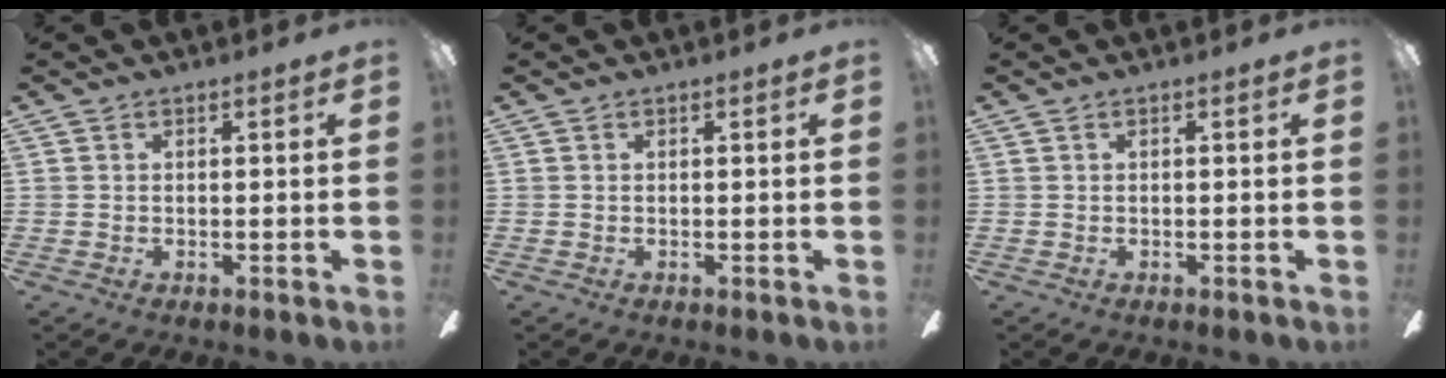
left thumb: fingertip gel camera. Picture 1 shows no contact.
{"total": 0.0}
{"total": 0.0}